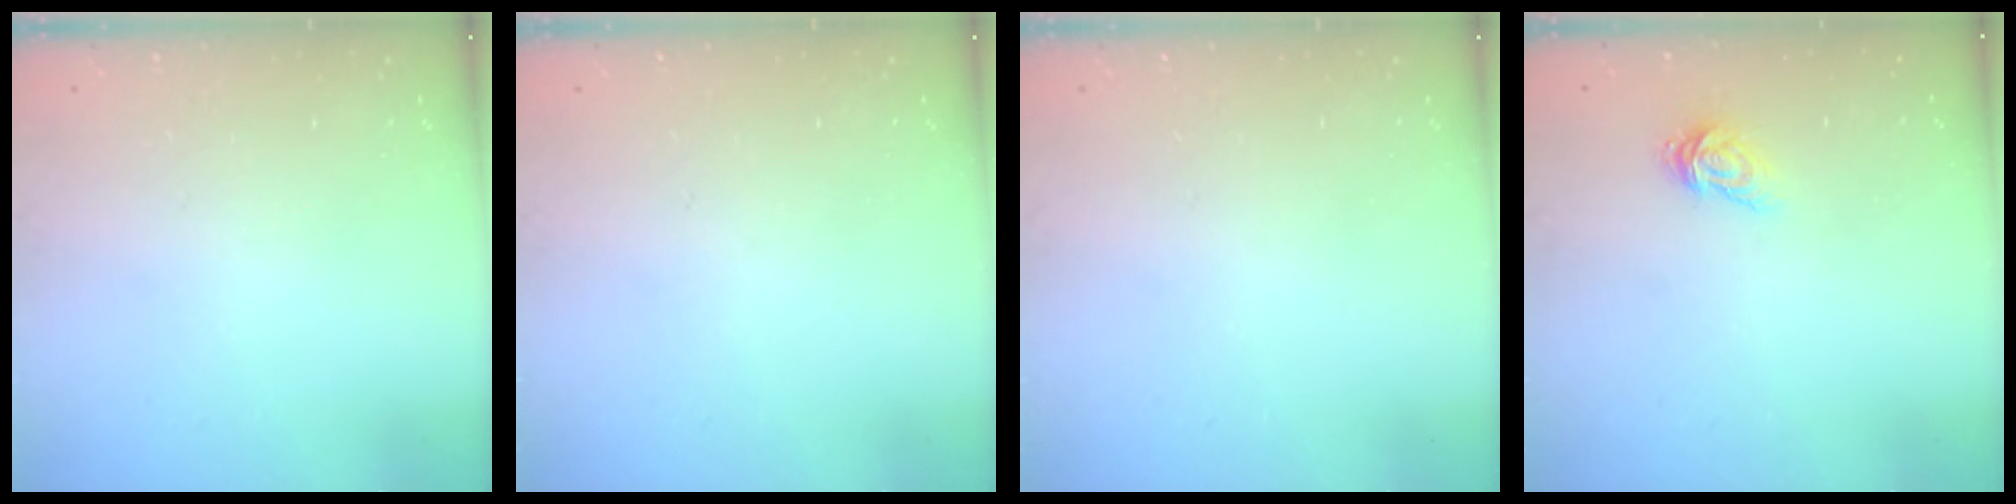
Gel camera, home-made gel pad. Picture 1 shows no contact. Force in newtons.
{"total": 0.0}
{"total": 0.0}
{"total": 3.1, "press": 3.1, "slide": 0.1}